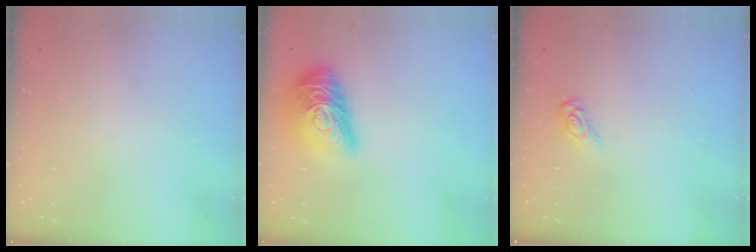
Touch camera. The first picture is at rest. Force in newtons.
{"total": 17.2, "press": 17.2, "slide": 1.1}
{"total": 3.4, "press": 3.4, "slide": 0.1}